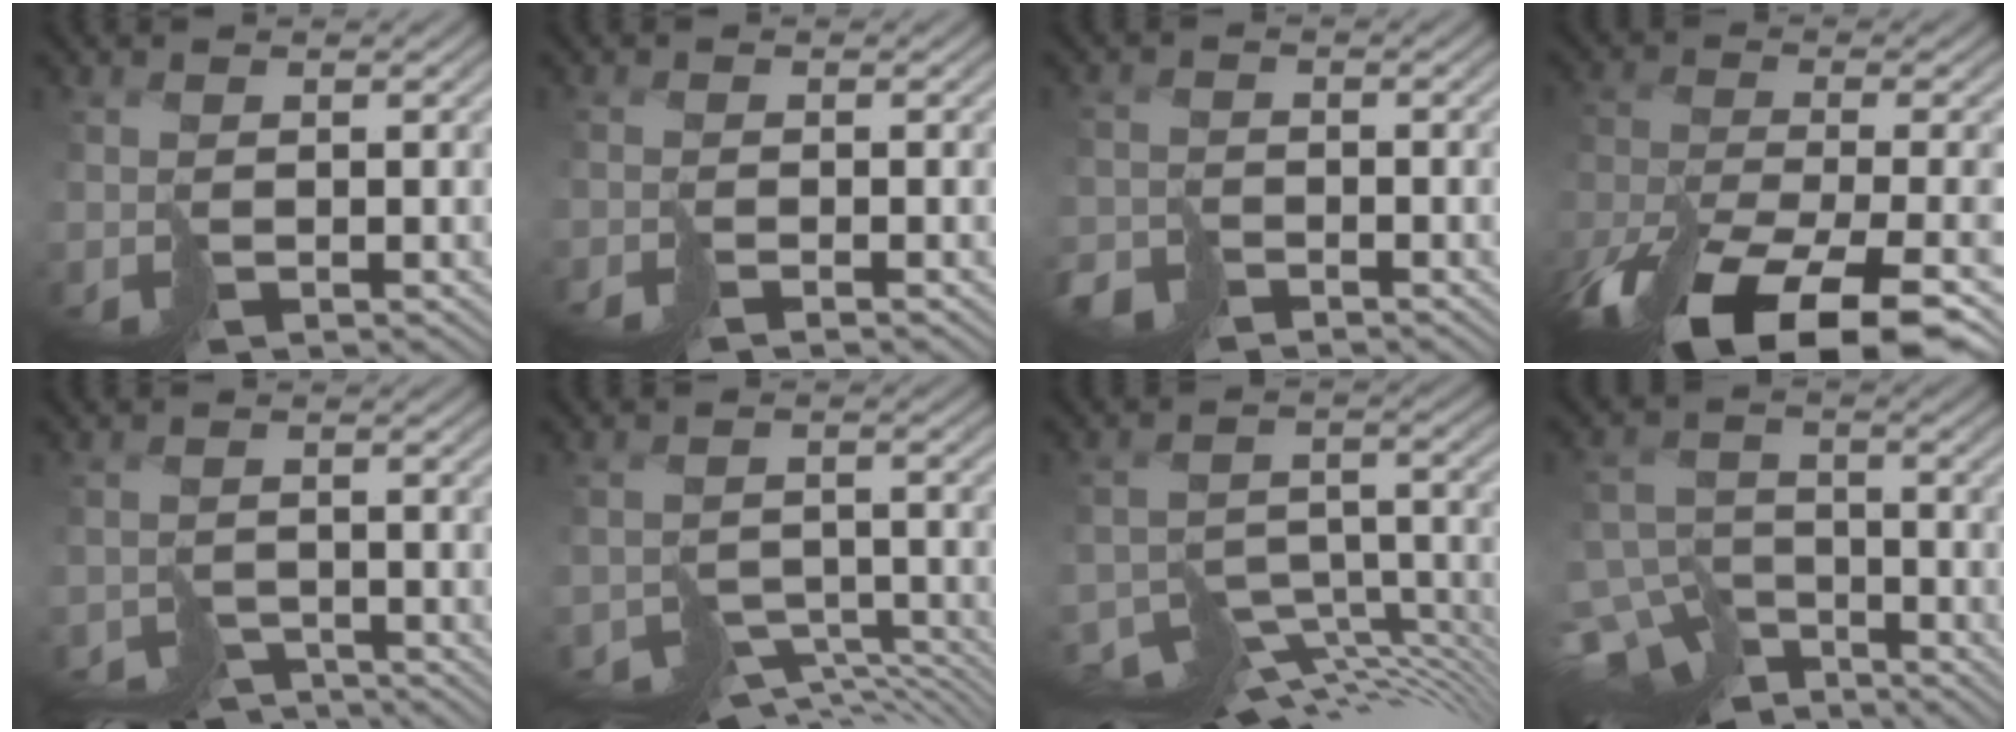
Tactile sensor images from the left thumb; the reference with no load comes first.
{"total": 1.8, "force": [-1.6, -0.8, 0.0], "torque": [0.007, 0.001, -0.036]}
{"total": 3.4, "force": [-3.1, 1.1, 0.9], "torque": [-0.010, 0.000, -0.070]}
{"total": 15.9, "force": [-10.7, 5.0, 10.6], "torque": [-0.223, -0.050, -0.158]}
{"total": 5.5, "force": [-5.1, 1.7, 1.2], "torque": [-0.009, -0.013, -0.082]}
{"total": 9.4, "force": [-8.3, 2.8, 3.4], "torque": [-0.052, -0.013, -0.113]}
{"total": 13.0, "force": [-11.1, 3.1, 6.0], "torque": [-0.088, 0.000, -0.164]}
{"total": 12.3, "force": [-9.6, 6.5, 3.9], "torque": [-0.112, -0.033, -0.128]}